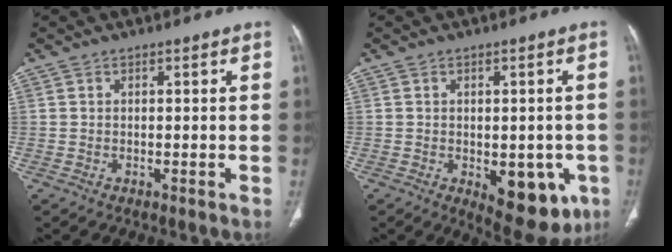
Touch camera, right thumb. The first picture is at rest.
{"total": 11.9, "force": [-3.9, 6.3, 9.2], "torque": [-0.080, 0.000, -0.034]}